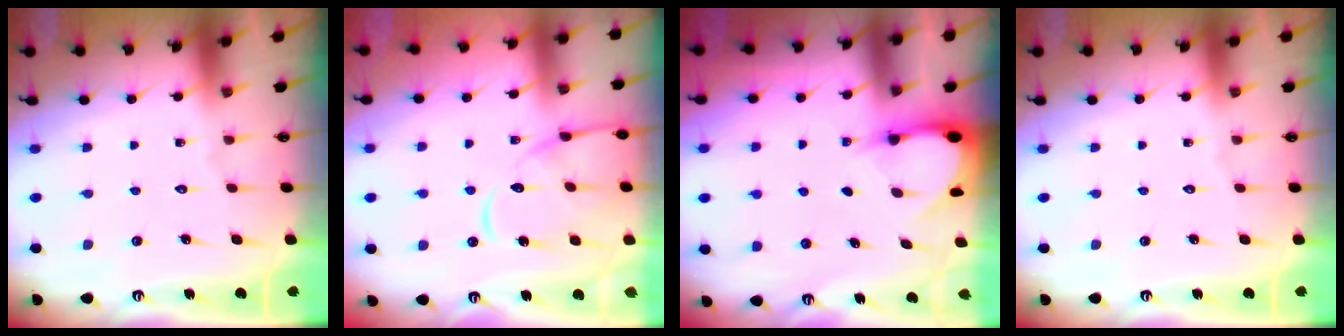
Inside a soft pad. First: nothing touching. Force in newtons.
{"total": 13.3, "press": 13.2, "slide": 1.1}
{"total": 2.9, "press": 2.9, "slide": 0.3}
{"total": 0.0}